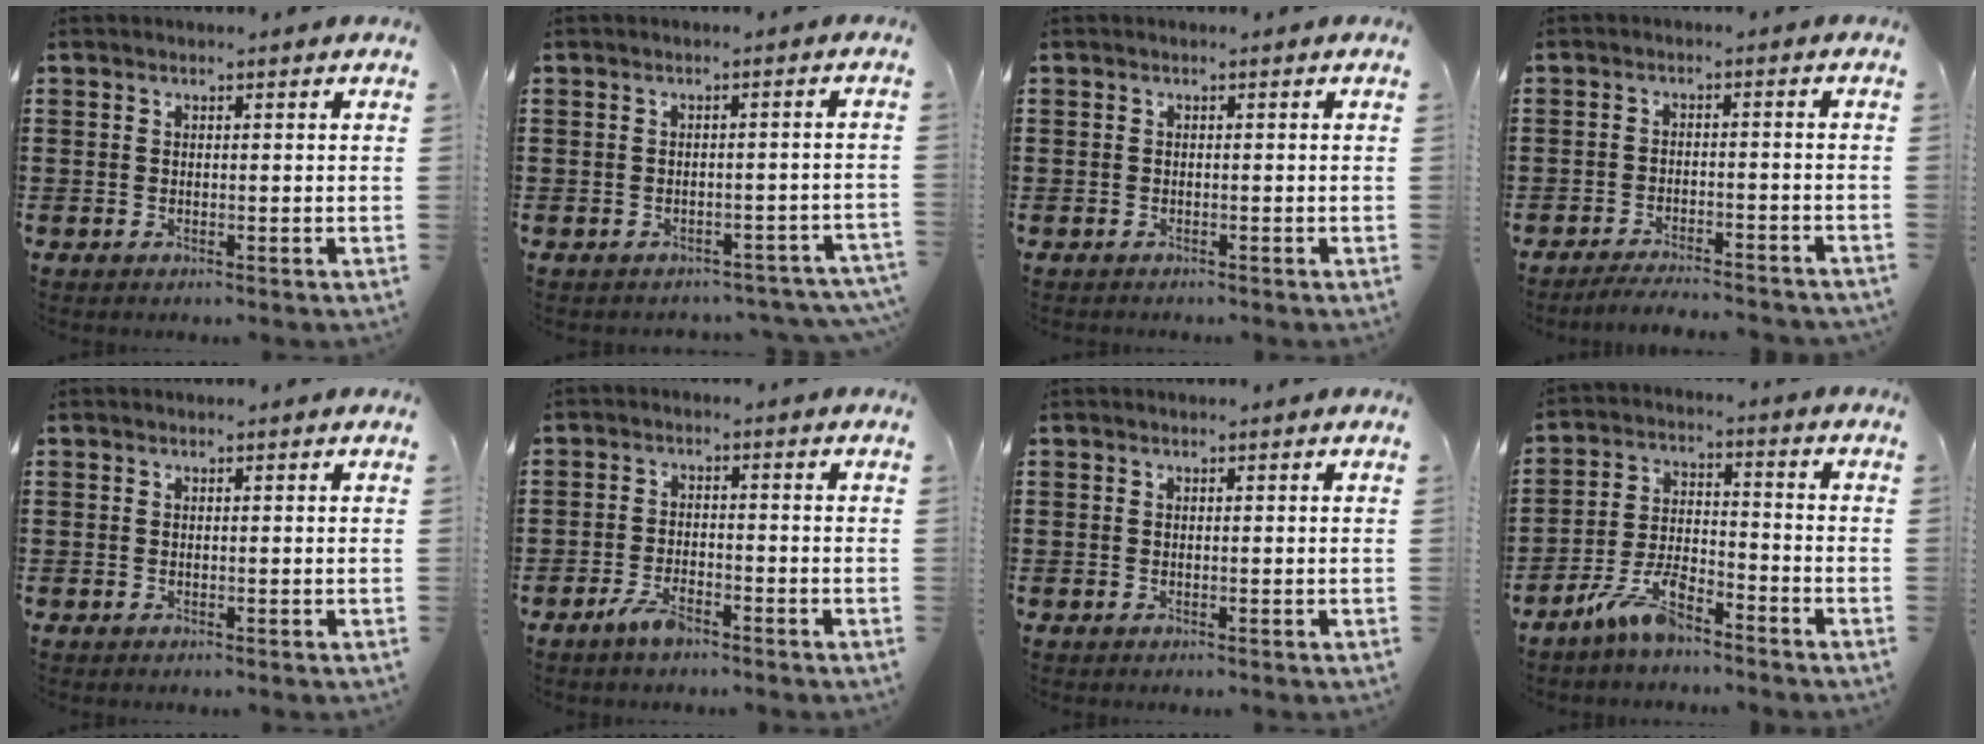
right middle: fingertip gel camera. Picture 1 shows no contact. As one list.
[{"total": 1.7, "force": [-1.7, 0.3, 0.2], "torque": [-0.008, 0.002, -0.036]}, {"total": 0.5, "force": [-0.4, 0.3, -0.1], "torque": [0.000, 0.002, -0.010]}, {"total": 3.2, "force": [-3.2, -0.1, 0.6], "torque": [-0.013, 0.003, -0.065]}, {"total": 0.0}, {"total": 3.4, "force": [-2.6, 1.1, 1.9], "torque": [-0.046, 0.001, -0.053]}, {"total": 0.0}, {"total": 7.4, "force": [-5.9, 2.1, 4.0], "torque": [-0.096, 0.002, -0.114]}]